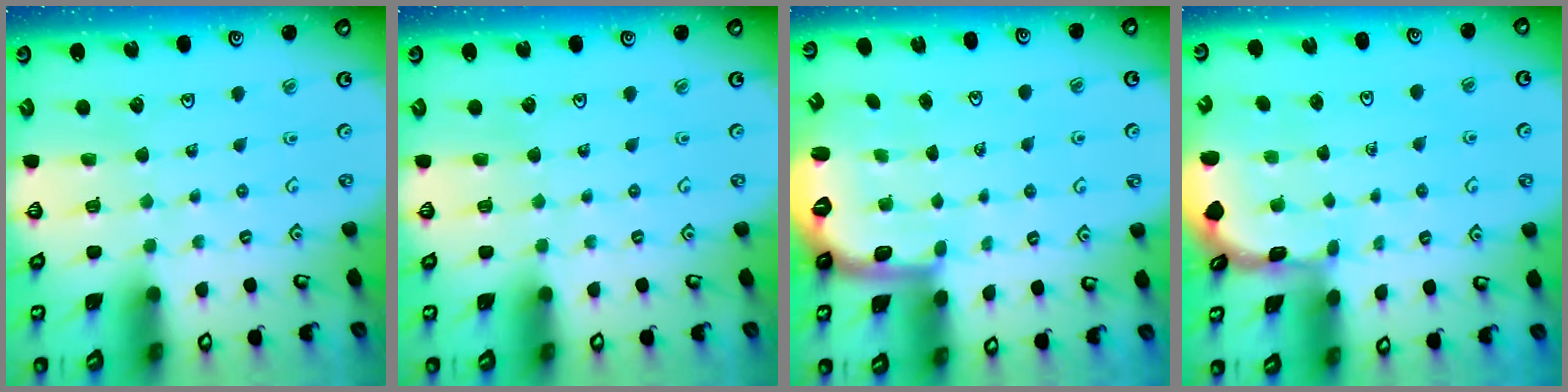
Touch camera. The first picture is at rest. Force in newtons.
{"total": 0.0}
{"total": 2.7, "press": 1.7, "slide": 2.1}
{"total": 1.6, "press": 1.6, "slide": 0.1}